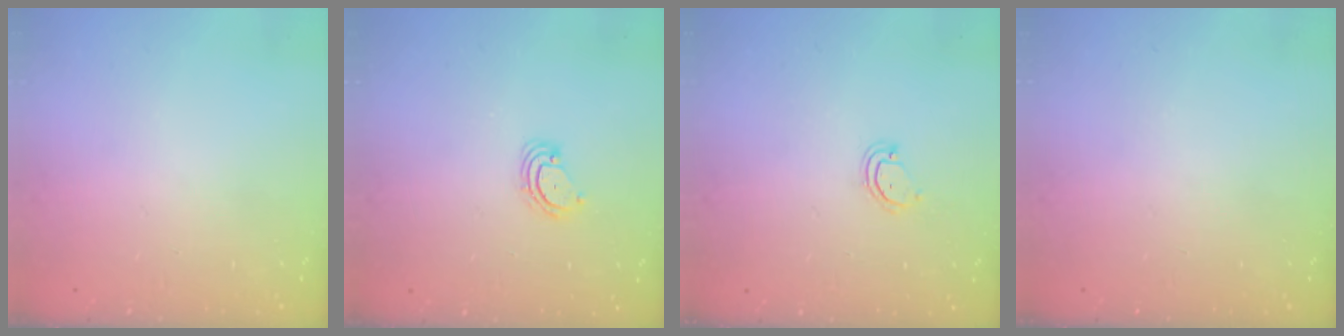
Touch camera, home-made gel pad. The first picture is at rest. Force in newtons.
{"total": 4.7, "press": 4.6, "slide": 0.4}
{"total": 3.6, "press": 3.6, "slide": 0.2}
{"total": 0.0}